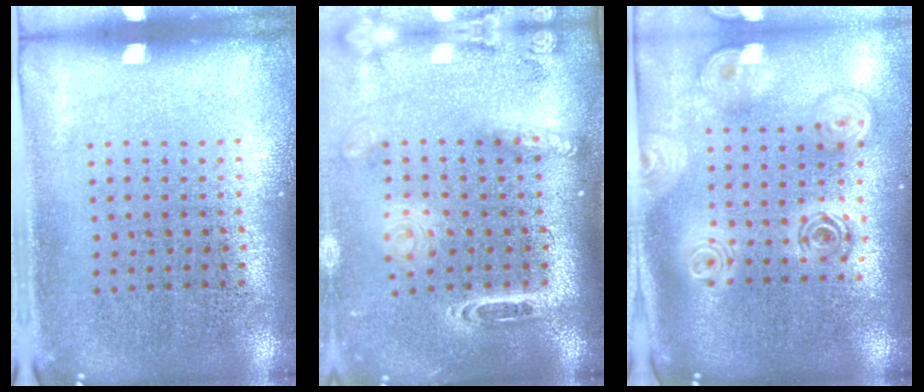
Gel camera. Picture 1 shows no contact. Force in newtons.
{"total": 2.5, "press": 1.8, "slide": 1.8}
{"total": 2.5, "press": 1.9, "slide": 1.6}